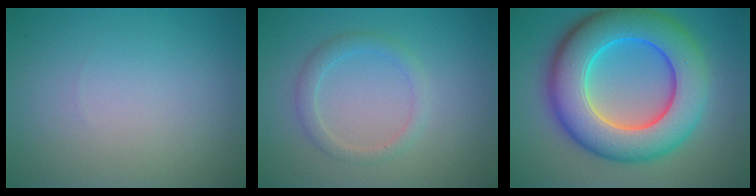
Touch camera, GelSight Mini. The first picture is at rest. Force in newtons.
{"total": 1.9, "press": 1.9, "slide": 0.0}
{"total": 11.8, "press": 11.8, "slide": 0.2}